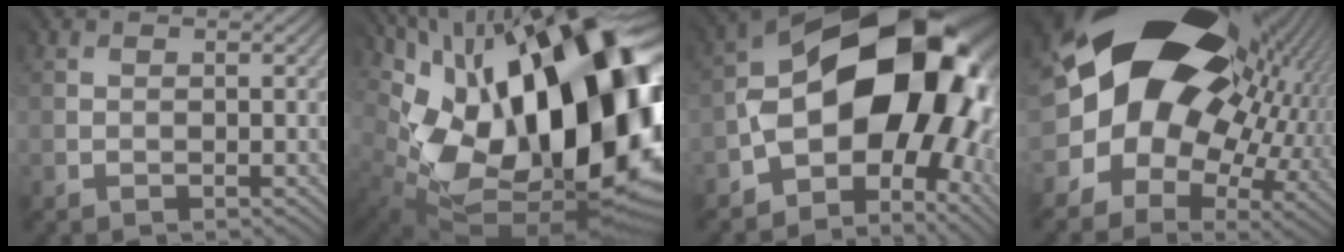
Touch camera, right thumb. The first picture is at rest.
{"total": 21.2, "force": [2.4, 11.5, 17.7], "torque": [-0.353, -0.018, 0.055]}
{"total": 16.9, "force": [-2.0, 10.7, 12.9], "torque": [-0.181, 0.009, -0.039]}
{"total": 18.7, "force": [3.7, 13.8, 12.0], "torque": [-0.193, -0.019, 0.080]}